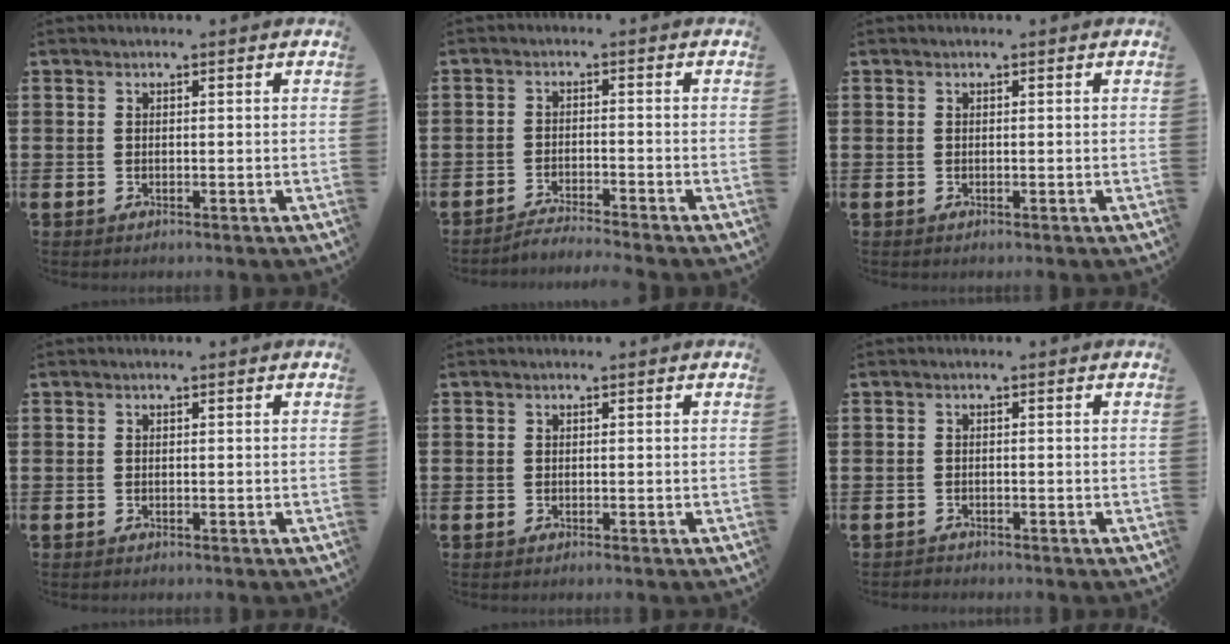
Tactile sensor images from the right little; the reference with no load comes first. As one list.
[{"total": 2.3, "force": [-2.2, -0.3, 0.2], "torque": [-0.005, 0.003, -0.046]}, {"total": 0.0}, {"total": 0.0}, {"total": 0.0}, {"total": 0.6, "force": [-0.6, 0.1, -0.1], "torque": [0.000, 0.000, -0.013]}]